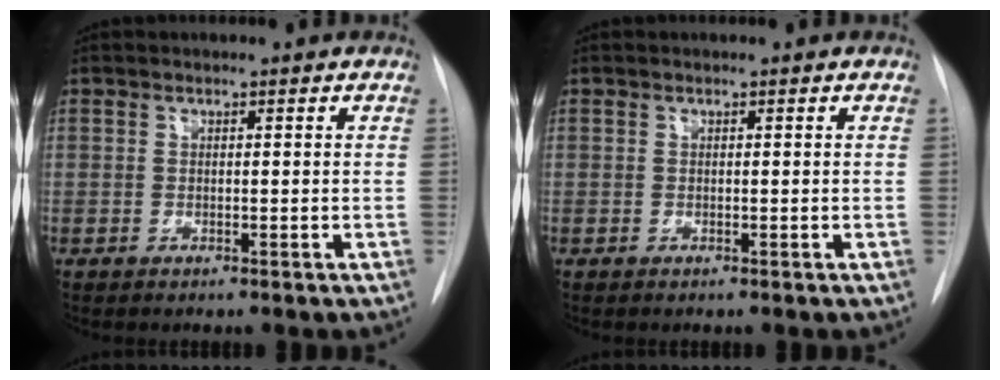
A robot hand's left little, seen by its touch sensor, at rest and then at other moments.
{"total": 0.0}